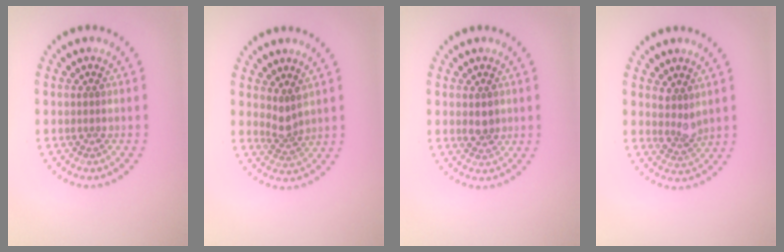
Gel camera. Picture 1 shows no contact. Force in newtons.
{"total": 2.0, "press": 1.4, "slide": 1.4}
{"total": 1.7, "press": 1.6, "slide": 0.3}
{"total": 2.0, "press": 1.6, "slide": 1.2}